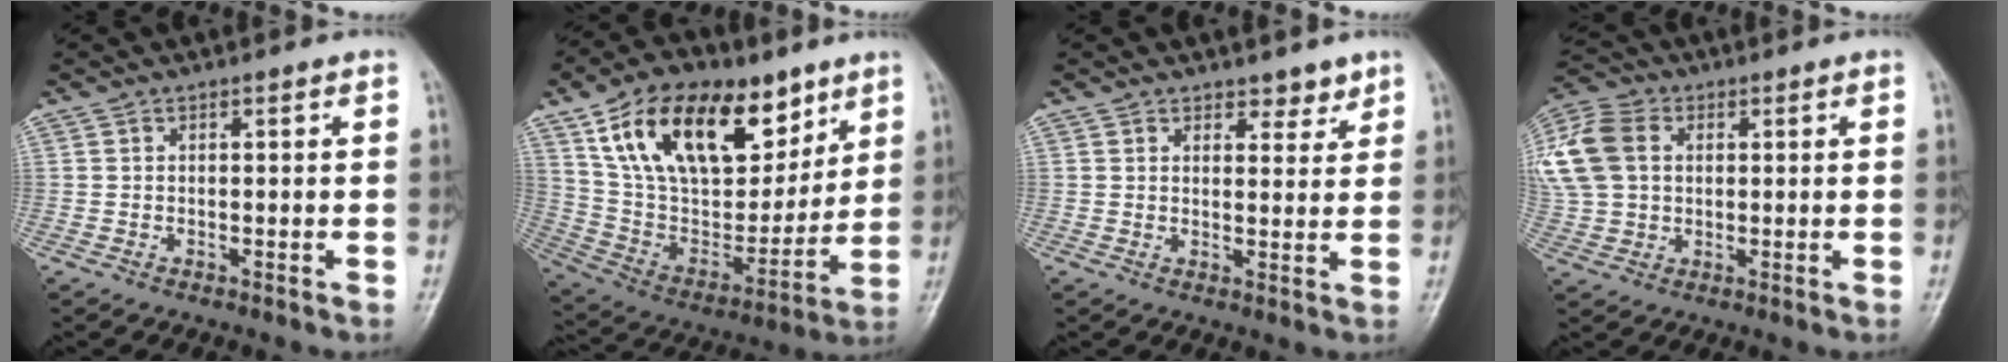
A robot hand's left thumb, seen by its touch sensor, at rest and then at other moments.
{"total": 27.5, "force": [13.9, 15.2, 18.2], "torque": [-0.280, -0.023, 0.250]}
{"total": 3.4, "force": [2.6, 2.0, 1.0], "torque": [0.012, -0.017, 0.037]}
{"total": 22.7, "force": [5.5, 17.7, 13.2], "torque": [-0.352, 0.066, 0.116]}